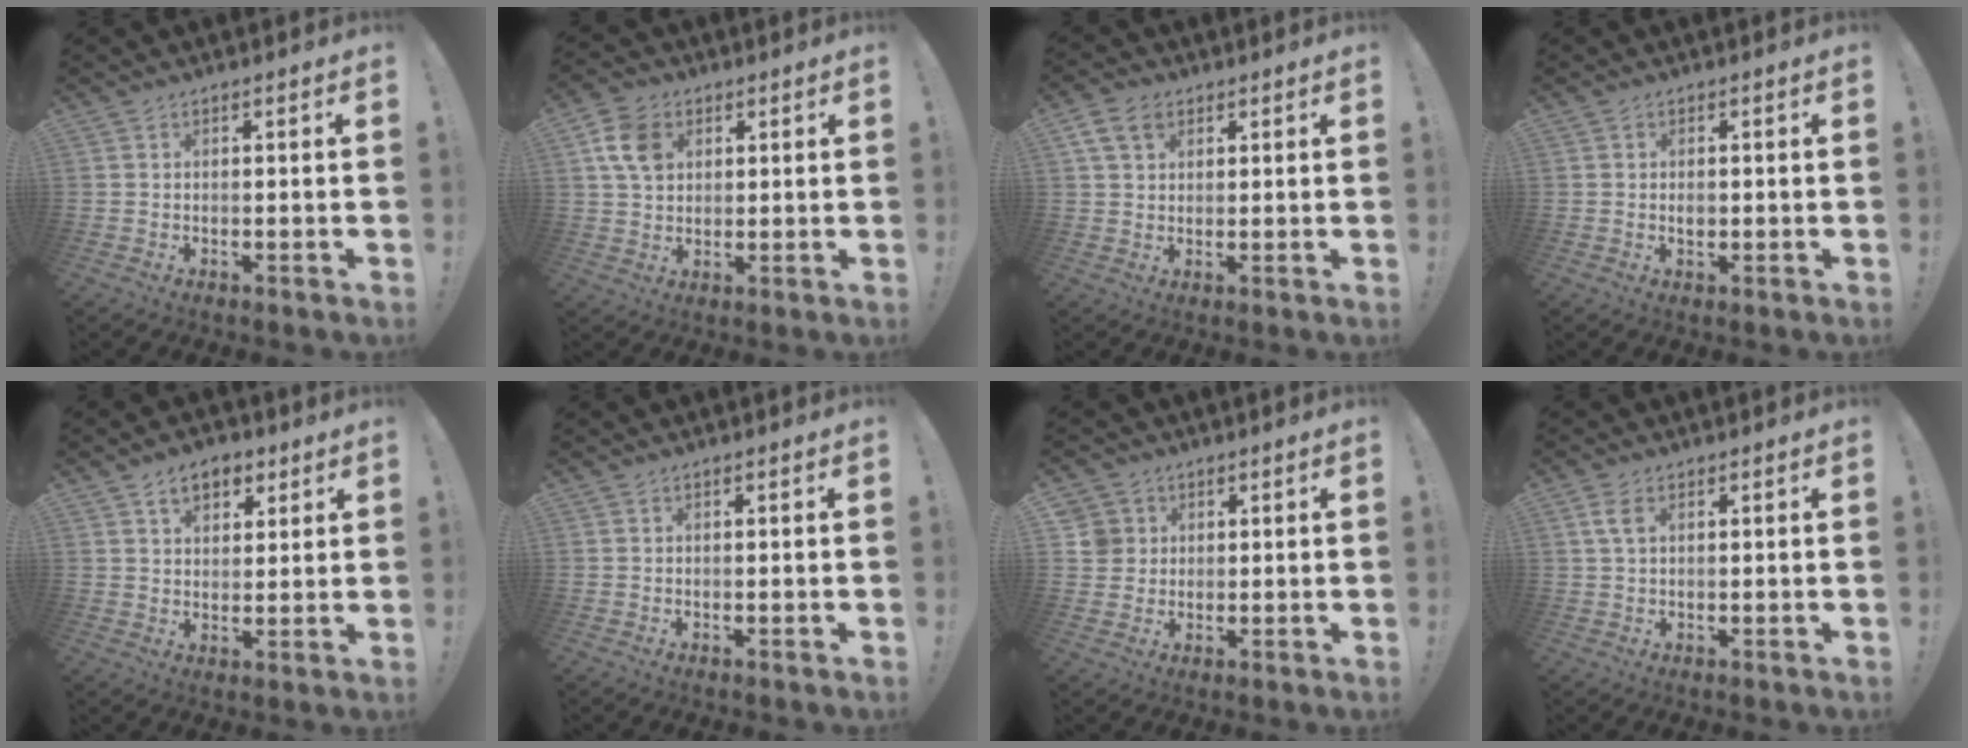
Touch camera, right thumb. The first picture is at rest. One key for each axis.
{"total": 11.6, "fx": 4.1, "fy": 8.6, "fz": 6.7, "tx": -0.114, "ty": 0.002, "tz": 0.081}
{"total": 7.2, "fx": 3.4, "fy": 4.9, "fz": 4.0, "tx": -0.071, "ty": 0.000, "tz": 0.069}
{"total": 1.5, "fx": -0.3, "fy": 1.0, "fz": 1.1, "tx": -0.007, "ty": -0.003, "tz": -0.009}
{"total": 7.8, "fx": 4.2, "fy": 5.2, "fz": 4.0, "tx": -0.048, "ty": -0.012, "tz": 0.074}
{"total": 0.0}
{"total": 5.1, "fx": 1.6, "fy": 4.8, "fz": 0.9, "tx": -0.009, "ty": -0.004, "tz": 0.033}
{"total": 3.6, "fx": 1.4, "fy": 1.9, "fz": 2.8, "tx": -0.050, "ty": 0.002, "tz": 0.025}